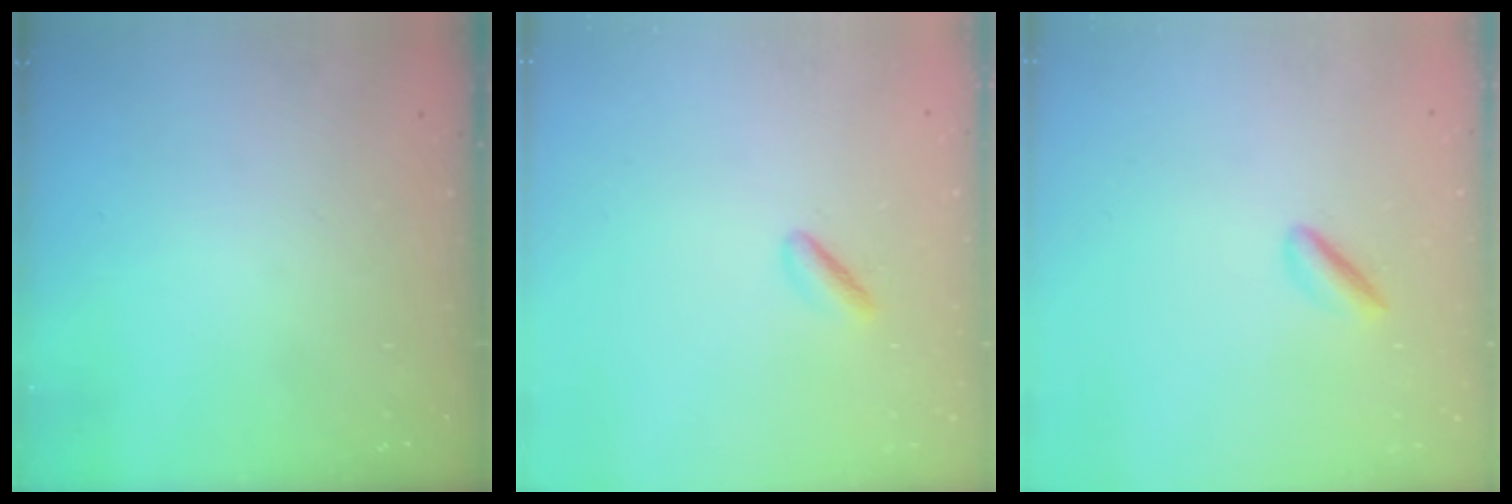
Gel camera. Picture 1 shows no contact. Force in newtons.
{"total": 2.4, "press": 2.2, "slide": 1.0}
{"total": 2.0, "press": 2.0, "slide": 0.3}